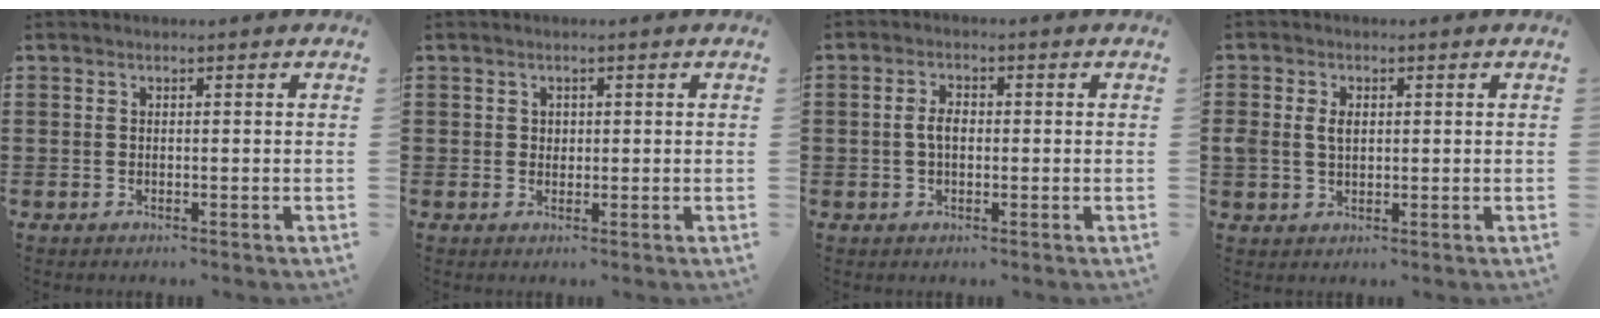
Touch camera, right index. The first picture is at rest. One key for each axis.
{"total": 1.0, "fx": 0.4, "fy": 0.9, "fz": 0.3, "tx": -0.008, "ty": 0.005, "tz": 0.007}
{"total": 2.9, "fx": -0.1, "fy": 1.6, "fz": 2.4, "tx": -0.054, "ty": 0.002, "tz": -0.006}
{"total": 2.8, "fx": 0.4, "fy": 1.9, "fz": 2.0, "tx": -0.043, "ty": 0.009, "tz": 0.006}